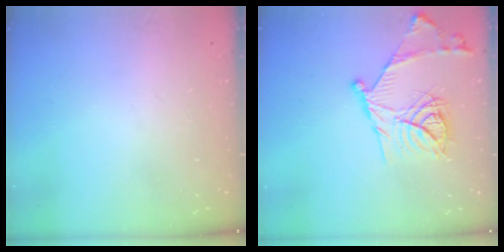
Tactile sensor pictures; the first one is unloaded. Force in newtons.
{"total": 18.4, "press": 18.4, "slide": 1.3}